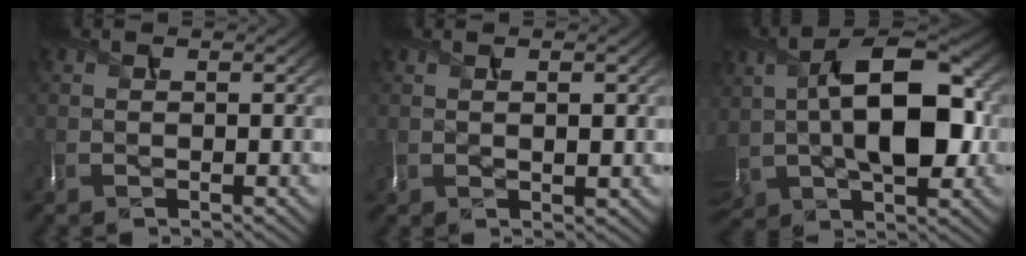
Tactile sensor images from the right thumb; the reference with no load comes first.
{"total": 1.7, "force": [0.7, 0.6, 1.5], "torque": [-0.034, 0.003, 0.014]}
{"total": 14.3, "force": [1.1, 8.7, 11.3], "torque": [-0.208, 0.002, 0.020]}